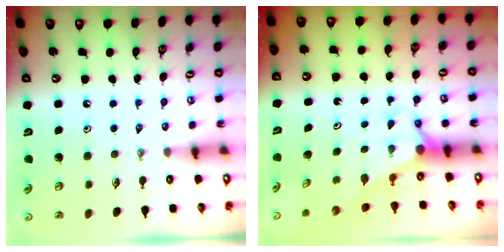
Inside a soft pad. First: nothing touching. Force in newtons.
{"total": 2.8, "press": 2.8, "slide": 0.1}